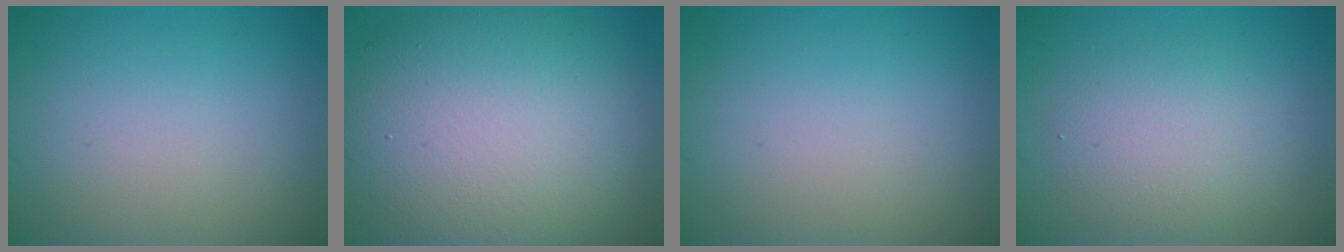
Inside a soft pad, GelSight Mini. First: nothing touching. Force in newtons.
{"total": 12.7, "press": 12.7, "slide": 0.6}
{"total": 0.0}
{"total": 3.6, "press": 3.6, "slide": 0.1}